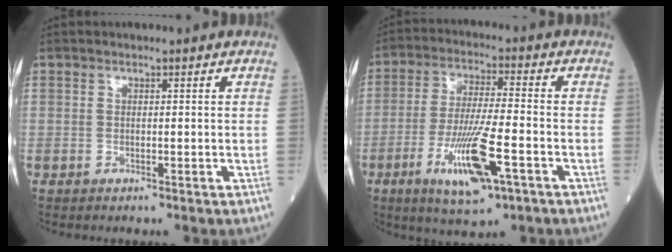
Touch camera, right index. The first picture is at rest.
{"total": 12.1, "force": [-5.0, 1.8, 10.9], "torque": [-0.210, -0.019, -0.085]}